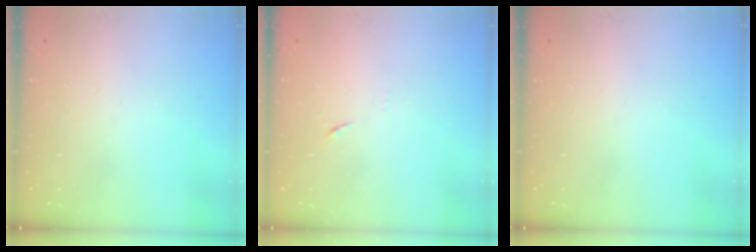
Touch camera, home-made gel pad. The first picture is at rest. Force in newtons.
{"total": 5.2, "press": 5.1, "slide": 0.7}
{"total": 0.0}